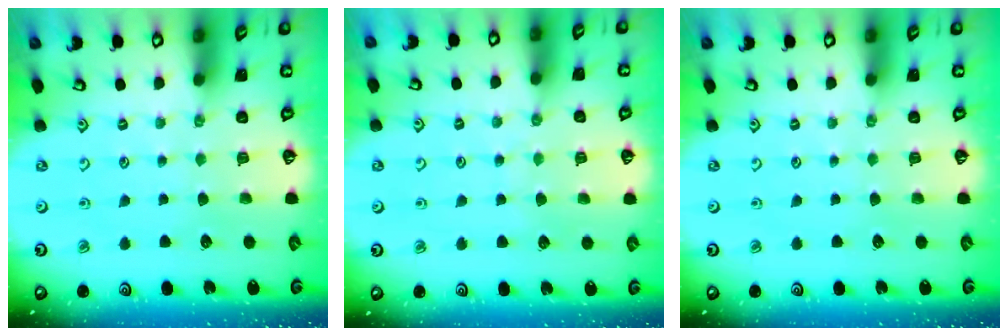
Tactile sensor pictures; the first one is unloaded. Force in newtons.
{"total": 2.6, "press": 2.6, "slide": 0.3}
{"total": 0.0}